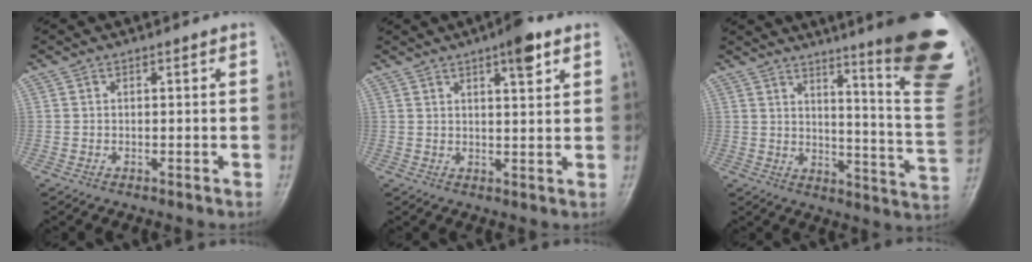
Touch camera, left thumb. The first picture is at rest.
{"total": 6.2, "force": [3.5, 1.7, 4.8], "torque": [-0.058, -0.015, 0.047]}
{"total": 25.2, "force": [14.9, 3.4, 20.0], "torque": [-0.205, -0.091, 0.191]}